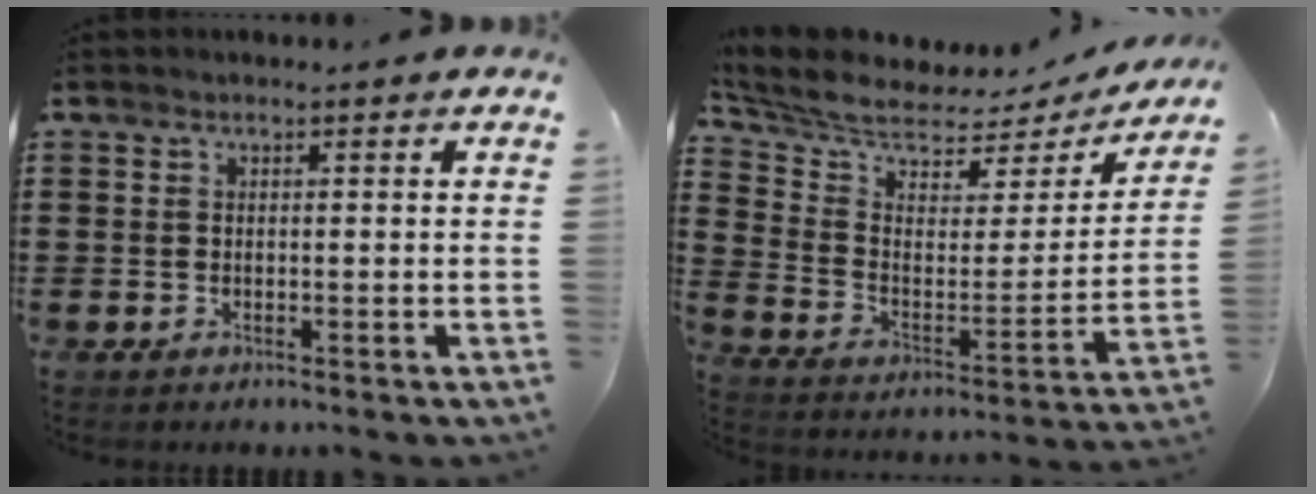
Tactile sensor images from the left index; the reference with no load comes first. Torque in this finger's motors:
{"motor_torque": [1.59, 0.55, 0.45, 0.17]}